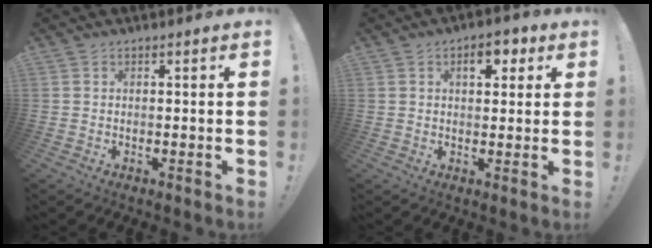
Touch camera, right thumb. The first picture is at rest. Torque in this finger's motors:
{"motor_torque": [0.32, 1.17, 0.54, 0.41, -0.01]}